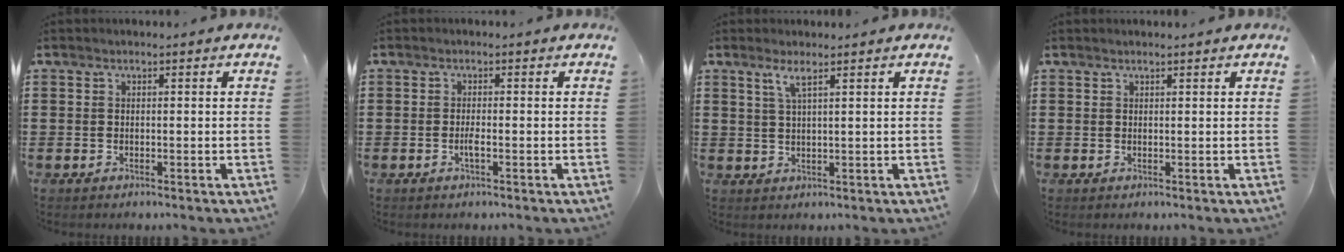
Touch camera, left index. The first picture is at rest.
{"total": 1.5, "force": [-0.5, 0.1, 1.5], "torque": [-0.036, -0.004, -0.011]}
{"total": 2.8, "force": [1.8, 0.0, 2.1], "torque": [-0.048, -0.001, 0.031]}
{"total": 0.6, "force": [0.5, 0.0, 0.4], "torque": [-0.008, -0.001, 0.010]}